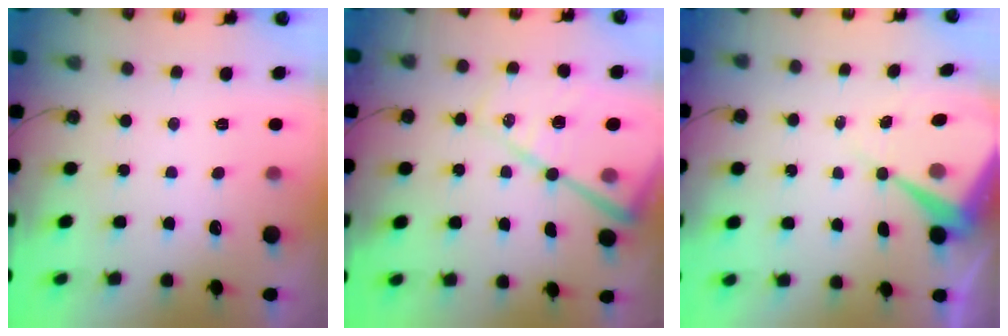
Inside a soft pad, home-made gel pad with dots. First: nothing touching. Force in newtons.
{"total": 16.7, "press": 16.6, "slide": 2.1}
{"total": 7.7, "press": 7.7, "slide": 0.6}